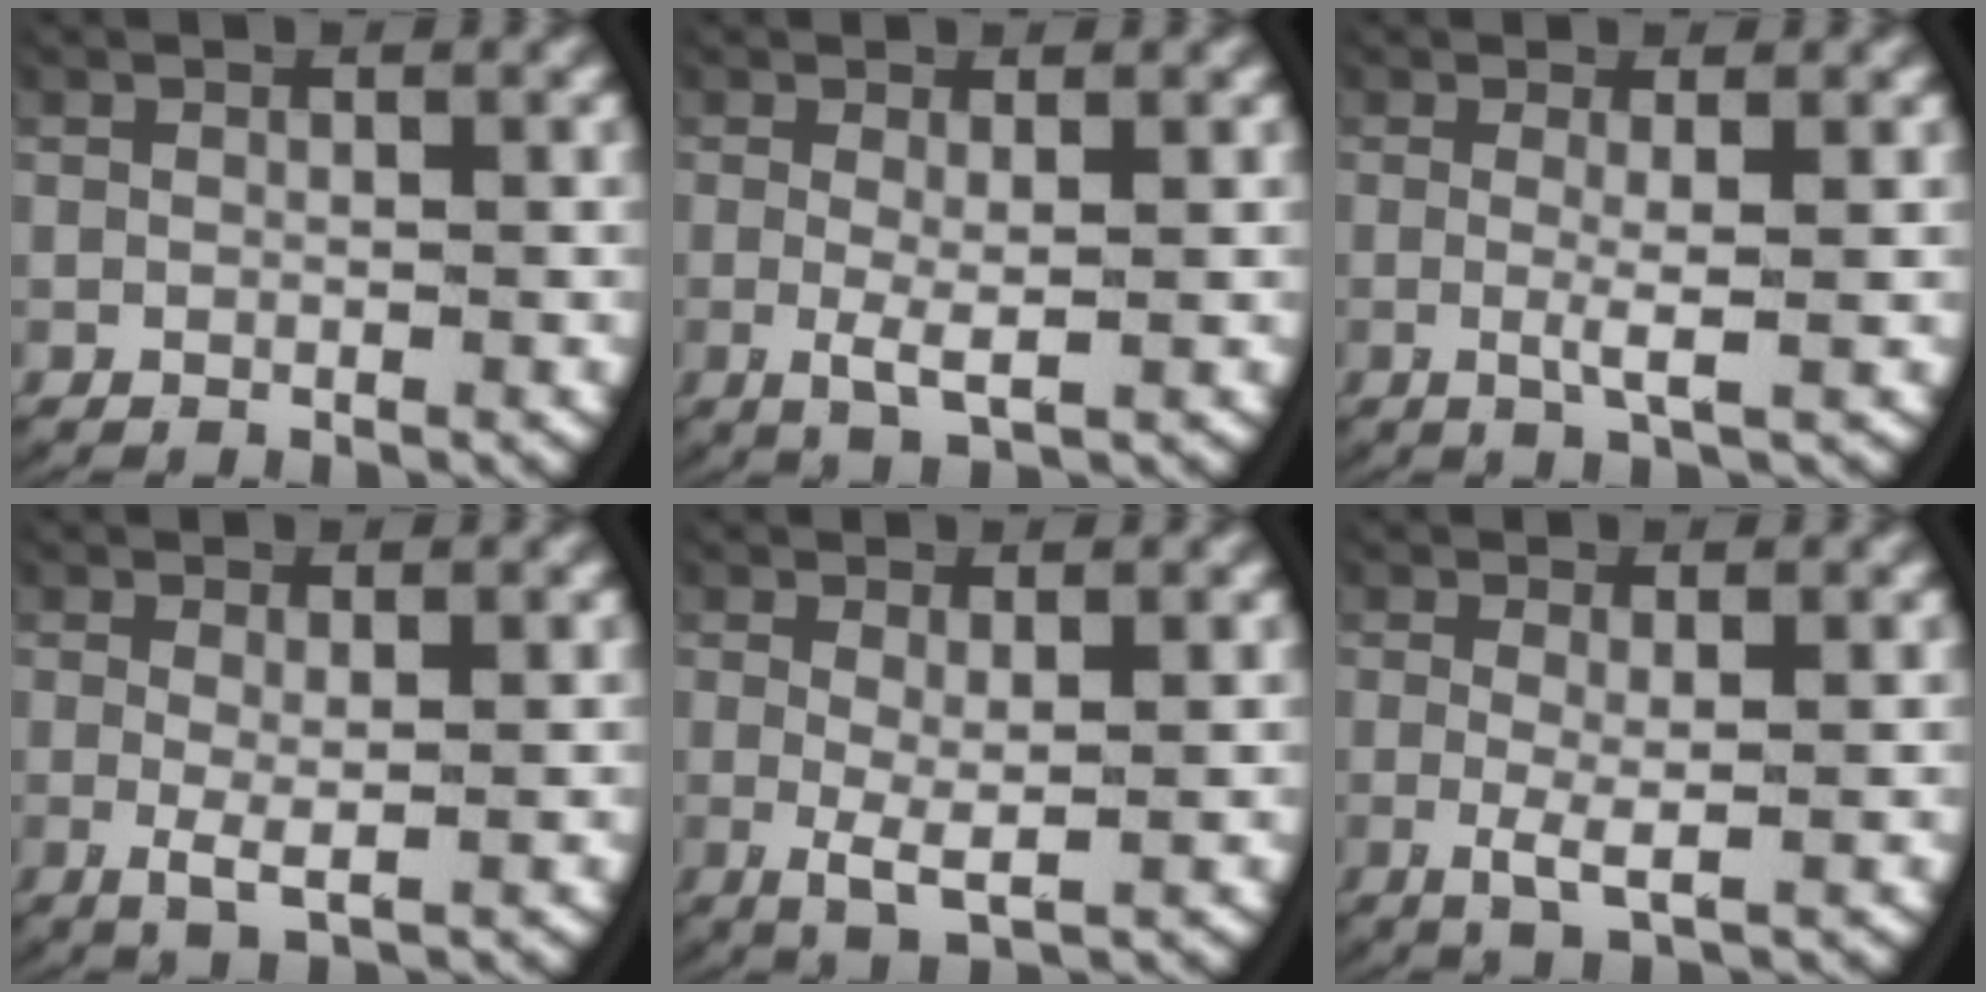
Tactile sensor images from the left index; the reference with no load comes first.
{"total": 2.3, "force": [-0.1, 0.6, 2.2], "torque": [-0.056, -0.019, 0.007]}
{"total": 2.0, "force": [0.0, 0.0, 2.0], "torque": [-0.052, -0.017, 0.005]}
{"total": 2.2, "force": [-0.1, 0.6, 2.1], "torque": [-0.053, -0.018, 0.007]}
{"total": 2.8, "force": [-0.1, 0.9, 2.7], "torque": [-0.061, -0.021, 0.009]}
{"total": 2.4, "force": [-0.2, 0.5, 2.3], "torque": [-0.060, -0.019, 0.005]}